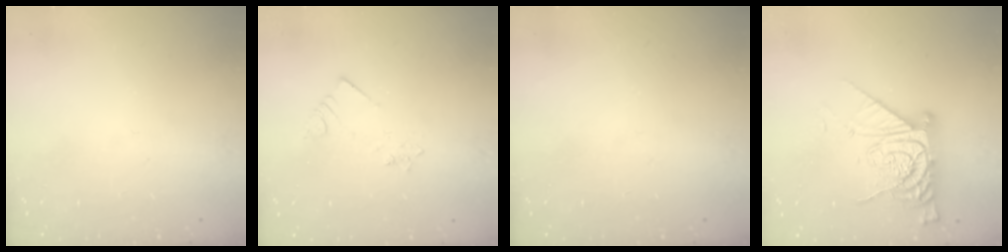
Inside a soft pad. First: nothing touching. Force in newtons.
{"total": 2.1, "press": 2.1, "slide": 0.4}
{"total": 0.0}
{"total": 13.0, "press": 12.9, "slide": 1.0}